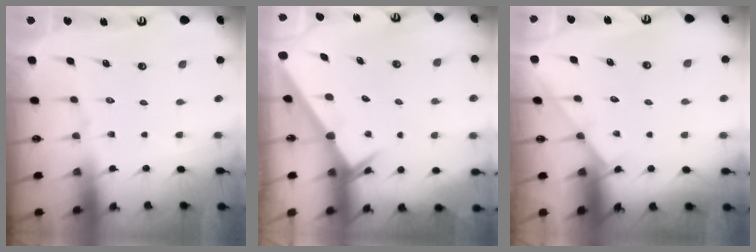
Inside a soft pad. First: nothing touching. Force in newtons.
{"total": 2.6, "press": 2.6, "slide": 0.1}
{"total": 2.6, "press": 2.6, "slide": 0.3}